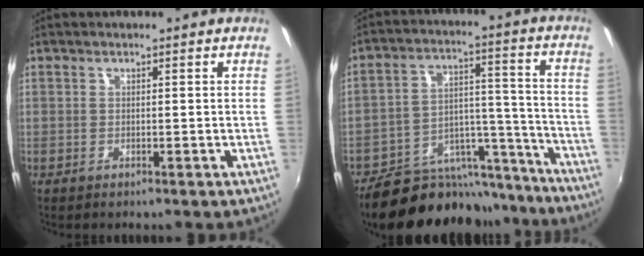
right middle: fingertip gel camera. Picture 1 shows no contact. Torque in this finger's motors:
{"motor_torque": [1.02, -1.11, 0.48, 0.18]}